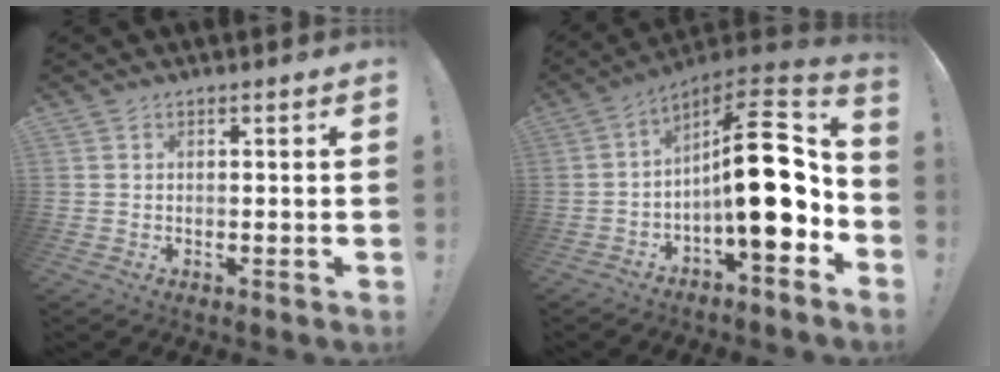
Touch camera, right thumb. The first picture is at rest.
{"total": 20.6, "force": [-0.7, 7.0, 19.3], "torque": [-0.273, 0.005, -0.010]}